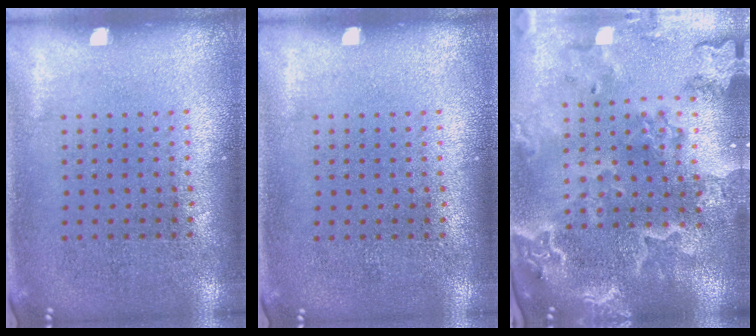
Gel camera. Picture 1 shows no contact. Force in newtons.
{"total": 0.0}
{"total": 4.0, "press": 3.4, "slide": 2.2}